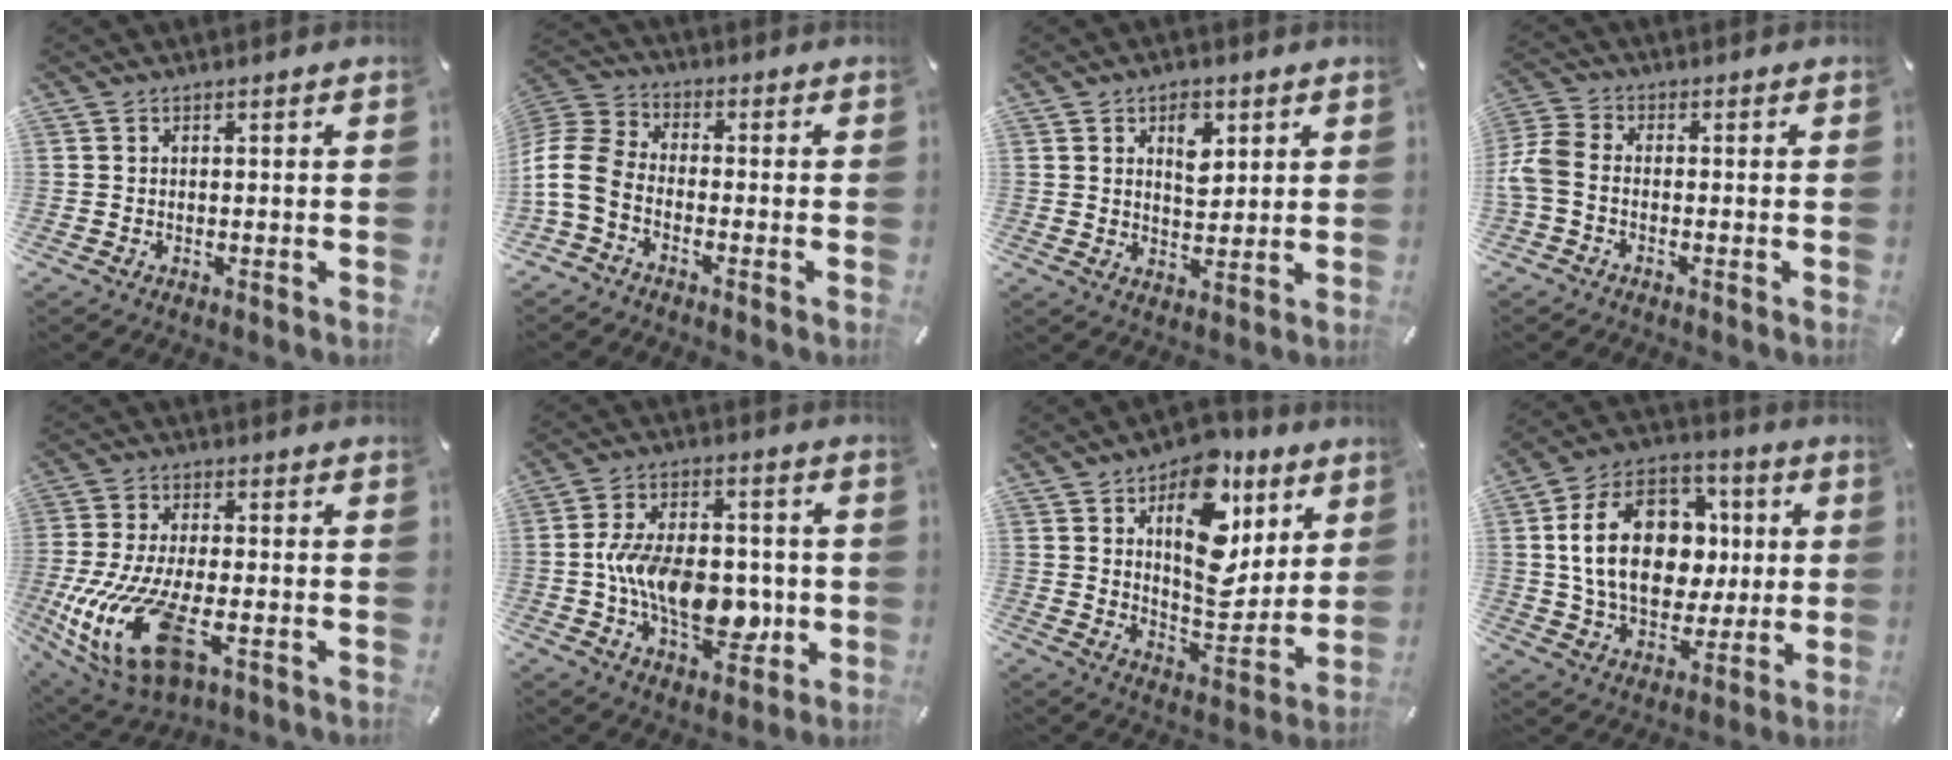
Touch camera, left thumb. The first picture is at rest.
{"total": 9.4, "force": [-4.0, 6.2, 5.7], "torque": [-0.139, 0.012, -0.077]}
{"total": 6.3, "force": [2.6, 4.3, 3.7], "torque": [-0.035, -0.008, 0.039]}
{"total": 5.5, "force": [-1.6, 3.2, 4.2], "torque": [-0.101, 0.002, -0.032]}
{"total": 18.3, "force": [-6.1, 8.1, 15.2], "torque": [-0.334, -0.003, -0.098]}
{"total": 17.5, "force": [-2.6, 10.5, 13.8], "torque": [-0.244, 0.008, -0.042]}
{"total": 17.8, "force": [8.1, 11.0, 11.3], "torque": [-0.137, -0.055, 0.140]}
{"total": 21.1, "force": [2.1, 15.5, 14.3], "torque": [-0.261, 0.010, 0.037]}